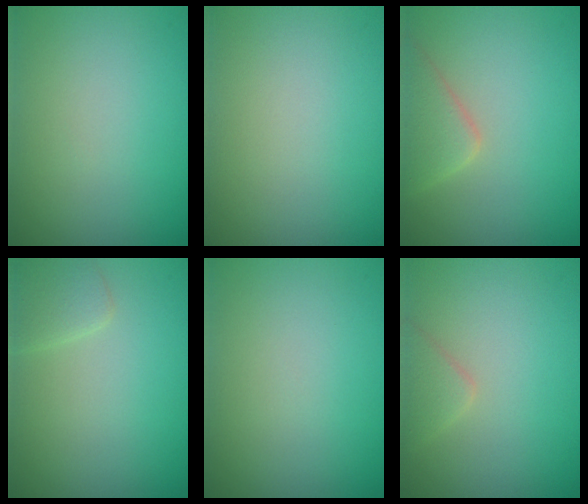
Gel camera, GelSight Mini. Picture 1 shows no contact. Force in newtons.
{"total": 0.0}
{"total": 3.3, "press": 3.3, "slide": 0.4}
{"total": 1.6, "press": 1.6, "slide": 0.0}
{"total": 0.0}
{"total": 1.6, "press": 1.6, "slide": 0.1}